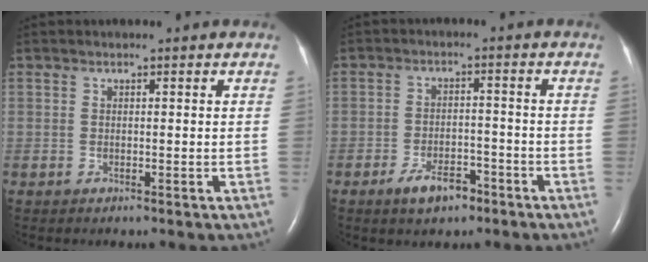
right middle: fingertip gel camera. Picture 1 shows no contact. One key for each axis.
{"total": 5.2, "fx": -3.5, "fy": 2.2, "fz": 3.1, "tx": -0.058, "ty": 0.002, "tz": -0.055}